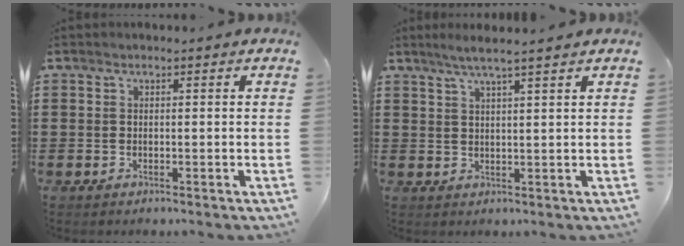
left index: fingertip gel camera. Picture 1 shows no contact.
{"total": 3.6, "force": [2.8, -0.4, 2.2], "torque": [-0.049, -0.002, 0.050]}